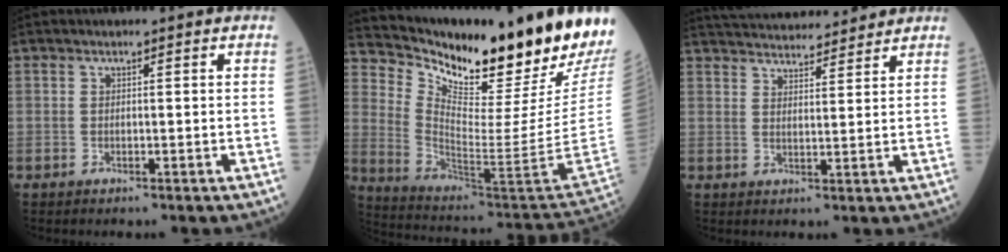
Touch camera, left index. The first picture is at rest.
{"total": 23.1, "force": [19.2, 1.0, 12.9], "torque": [-0.229, -0.076, 0.295]}
{"total": 15.6, "force": [14.8, 2.4, 4.3], "torque": [-0.070, 0.033, 0.221]}